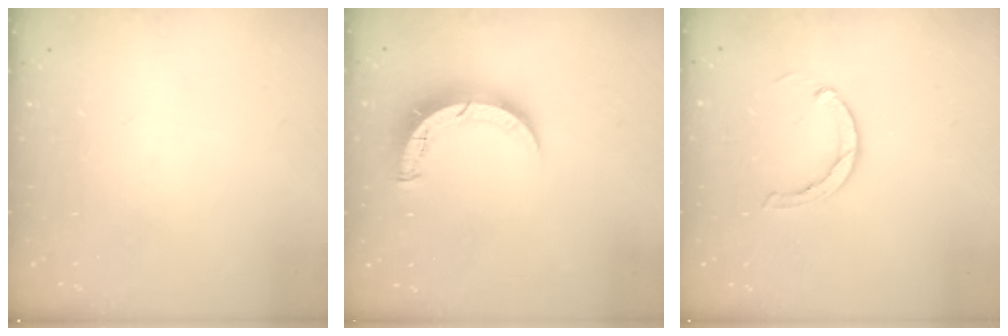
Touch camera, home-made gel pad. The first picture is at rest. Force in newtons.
{"total": 7.5, "press": 7.5, "slide": 0.6}
{"total": 3.0, "press": 3.0, "slide": 0.1}